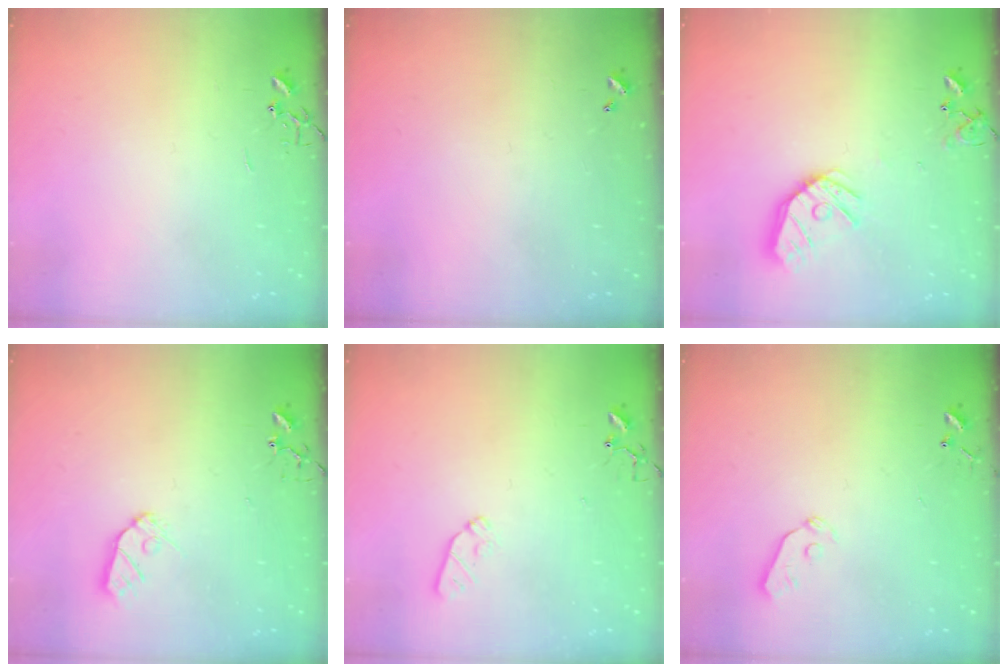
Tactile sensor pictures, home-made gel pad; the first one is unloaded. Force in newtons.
{"total": 0.0}
{"total": 14.4, "press": 14.3, "slide": 1.9}
{"total": 7.6, "press": 7.6, "slide": 0.5}
{"total": 5.9, "press": 5.8, "slide": 0.8}
{"total": 3.6, "press": 3.5, "slide": 0.7}